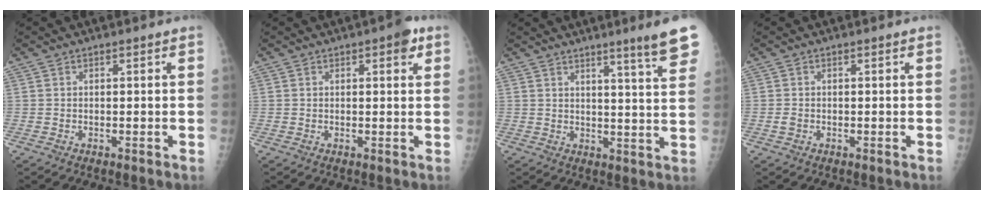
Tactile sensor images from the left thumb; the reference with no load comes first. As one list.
[{"total": 3.4, "force": [1.7, 1.2, 2.7], "torque": [-0.024, -0.003, 0.016]}, {"total": 9.6, "force": [6.5, -0.2, 7.0], "torque": [-0.082, -0.040, 0.081]}, {"total": 1.2, "force": [0.2, 0.8, 0.9], "torque": [-0.012, 0.002, 0.006]}]